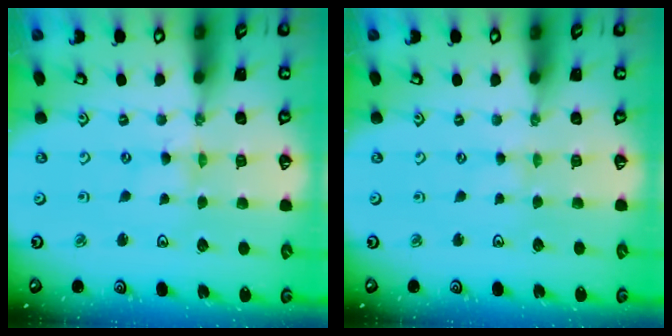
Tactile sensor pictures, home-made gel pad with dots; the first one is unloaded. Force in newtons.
{"total": 1.0, "press": 0.9, "slide": 0.2}